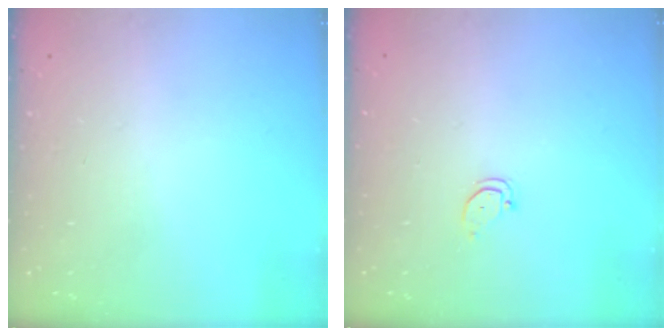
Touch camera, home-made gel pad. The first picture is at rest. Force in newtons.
{"total": 2.4, "press": 2.4, "slide": 0.2}